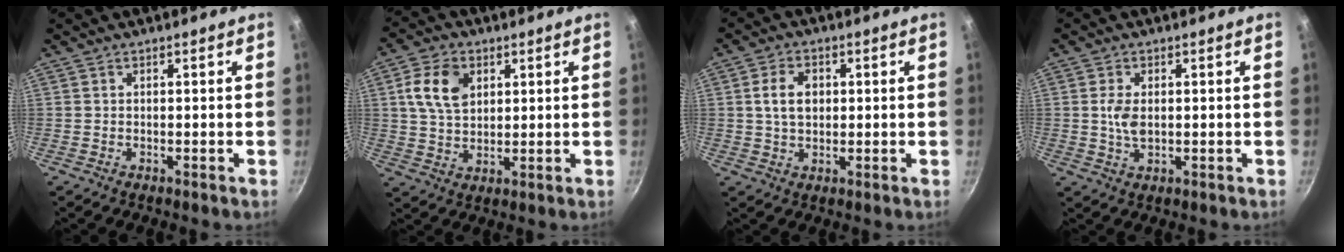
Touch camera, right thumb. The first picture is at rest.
{"total": 9.4, "force": [3.0, 6.5, 6.0], "torque": [-0.097, -0.001, 0.054]}
{"total": 6.0, "force": [0.9, 4.2, 4.2], "torque": [-0.061, 0.006, 0.016]}
{"total": 4.2, "force": [0.4, 2.5, 3.4], "torque": [-0.066, -0.004, 0.007]}